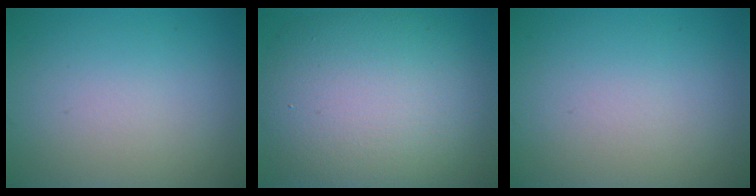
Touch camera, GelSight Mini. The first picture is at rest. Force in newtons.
{"total": 12.0, "press": 12.0, "slide": 0.2}
{"total": 0.0}